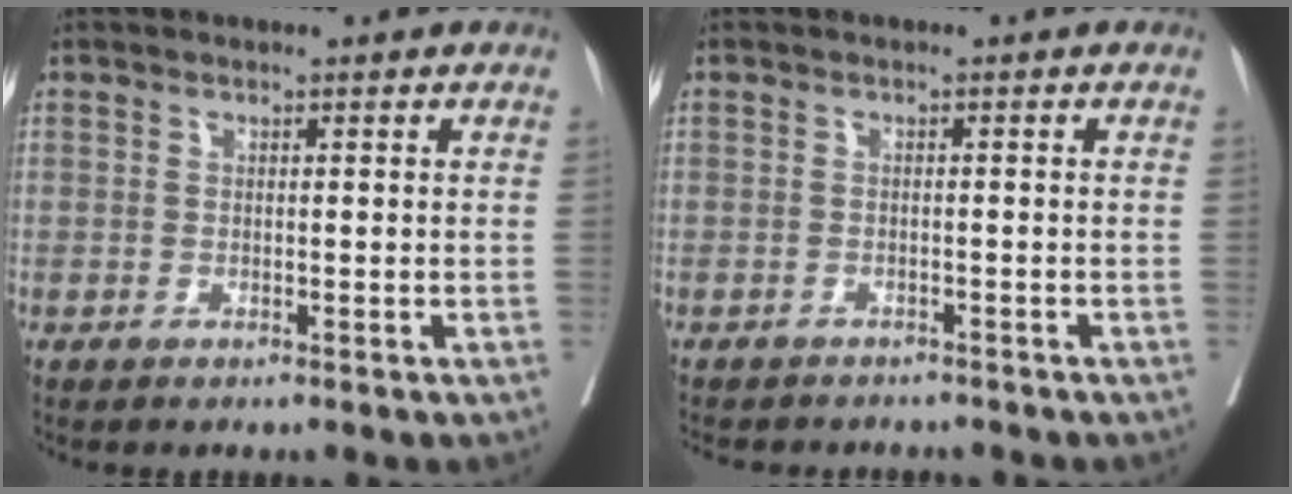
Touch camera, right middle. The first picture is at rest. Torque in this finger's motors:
{"motor_torque": [0.26, -0.35, 0.04, 0.03]}